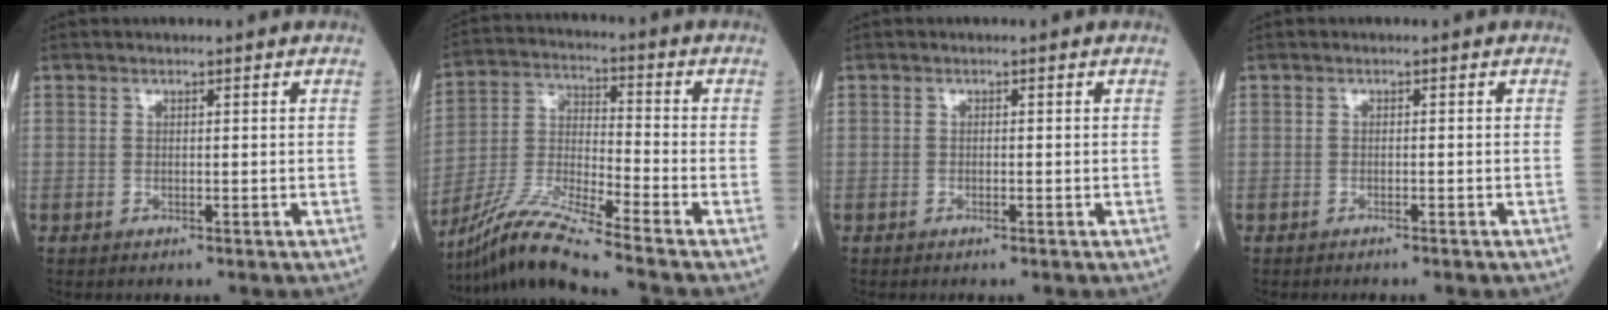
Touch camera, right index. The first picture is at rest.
{"total": 12.0, "force": [-10.3, -2.0, 5.7], "torque": [-0.122, -0.019, -0.199]}
{"total": 0.0}
{"total": 1.0, "force": [-0.8, 0.0, 0.5], "torque": [-0.013, -0.003, -0.010]}